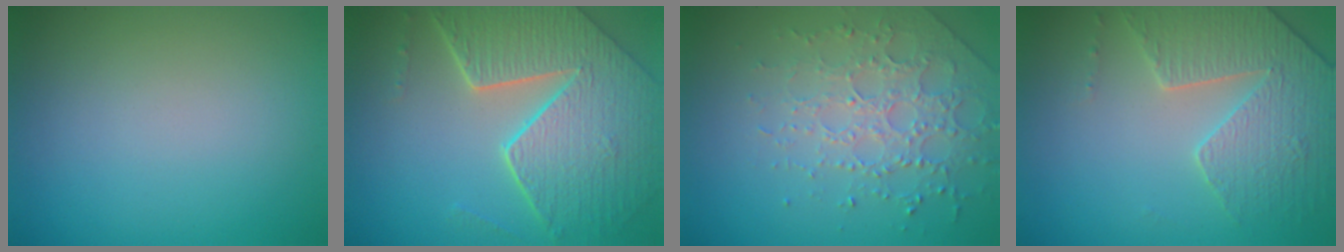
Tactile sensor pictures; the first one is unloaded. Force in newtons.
{"total": 8.9, "press": 6.3, "slide": 6.3}
{"total": 3.0, "press": 2.8, "slide": 1.1}
{"total": 4.0, "press": 3.9, "slide": 1.2}